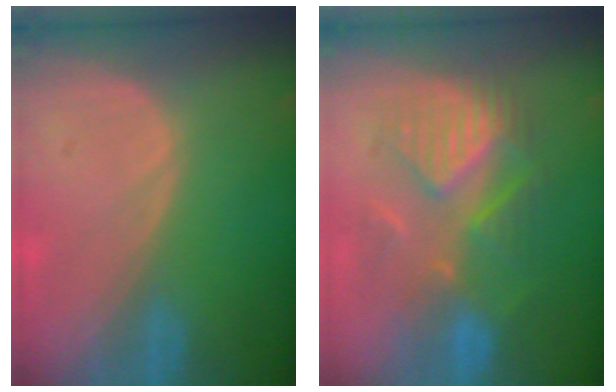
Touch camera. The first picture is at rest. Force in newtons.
{"total": 9.0, "press": 8.9, "slide": 0.9}